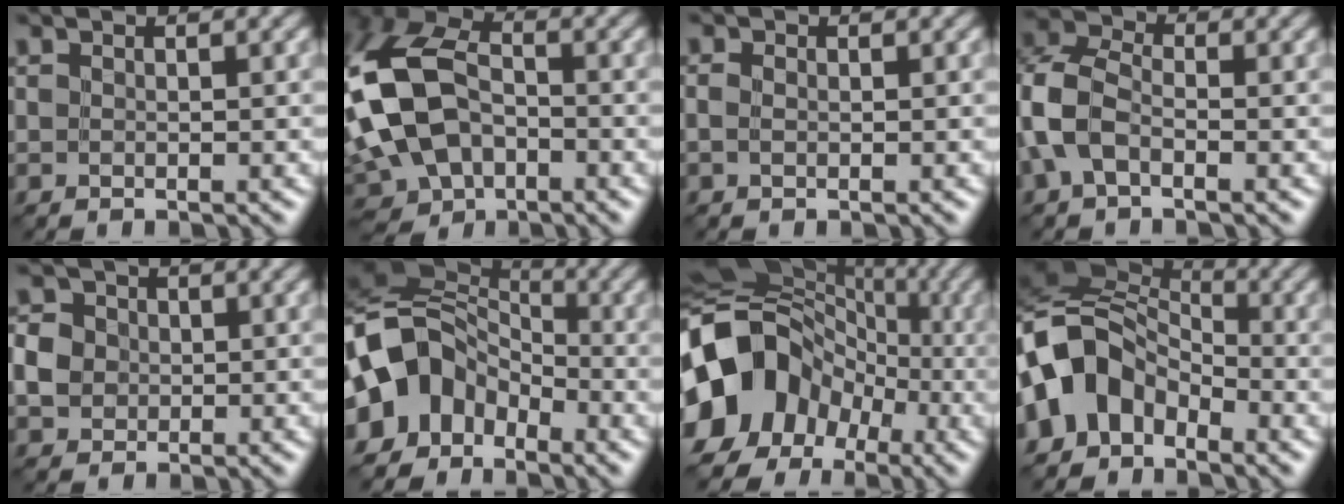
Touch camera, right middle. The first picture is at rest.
{"total": 13.6, "force": [-2.7, 9.2, 9.7], "torque": [-0.211, 0.005, -0.065]}
{"total": 0.9, "force": [-0.3, 0.6, 0.6], "torque": [-0.011, 0.001, -0.009]}
{"total": 4.3, "force": [-1.4, 2.8, 2.9], "torque": [-0.072, 0.008, -0.041]}
{"total": 3.1, "force": [-0.5, 2.8, 1.2], "torque": [-0.025, 0.004, -0.012]}
{"total": 9.3, "force": [-3.9, 6.9, 4.9], "torque": [-0.083, 0.007, -0.095]}
{"total": 16.3, "force": [-4.8, 13.4, 7.8], "torque": [-0.151, 0.002, -0.104]}
{"total": 9.2, "force": [-3.2, 6.4, 5.7], "torque": [-0.096, 0.012, -0.085]}